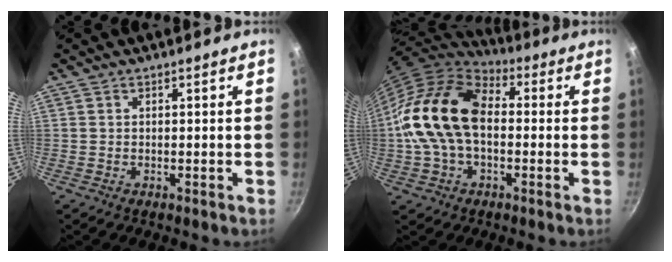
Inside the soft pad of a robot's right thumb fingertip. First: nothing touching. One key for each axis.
{"total": 18.2, "fx": -0.1, "fy": 12.1, "fz": 13.6, "tx": -0.236, "ty": 0.038, "tz": -0.016}